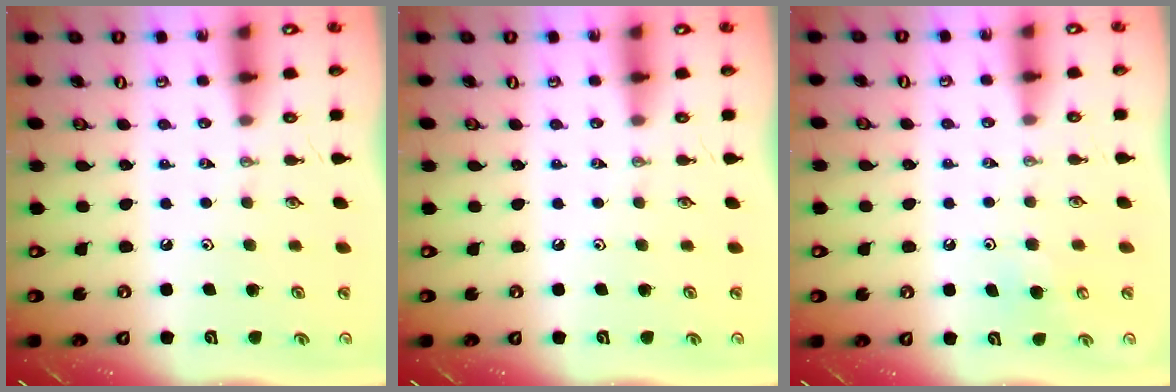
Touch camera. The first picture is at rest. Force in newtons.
{"total": 0.0}
{"total": 5.5, "press": 5.4, "slide": 0.6}